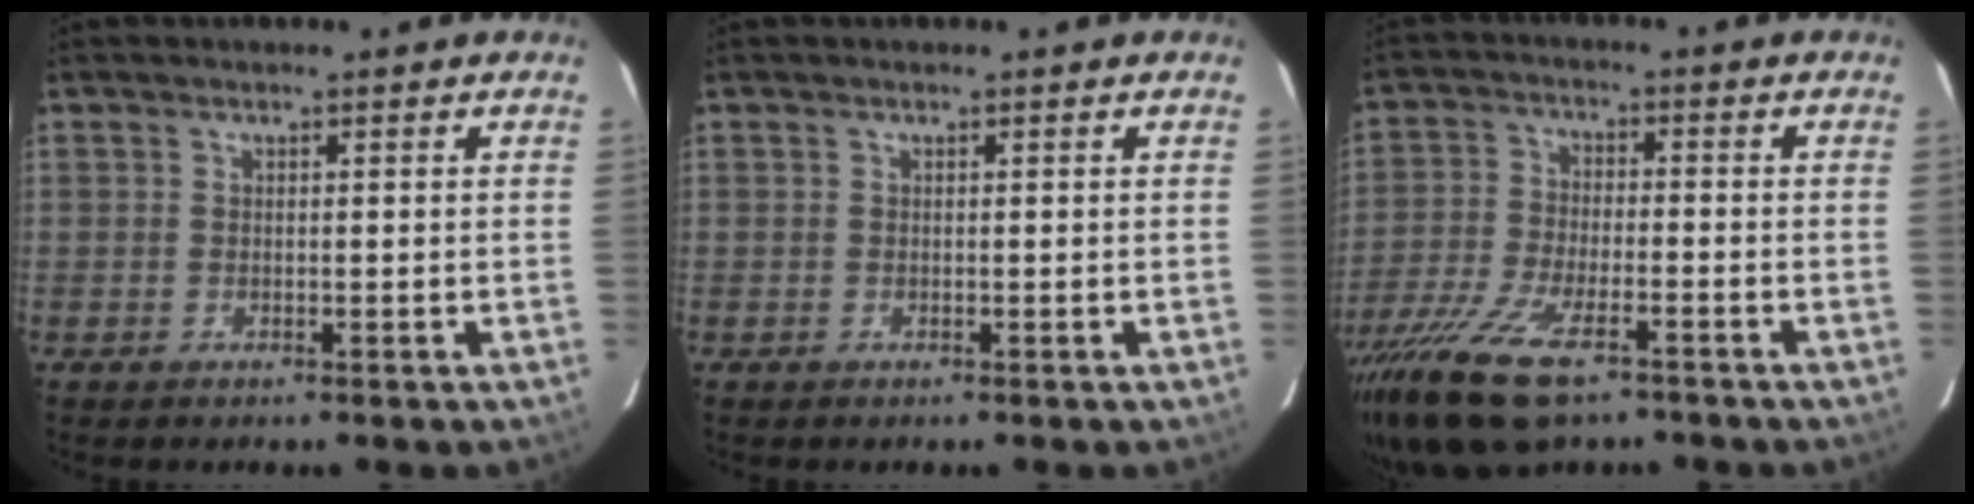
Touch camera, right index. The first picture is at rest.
{"total": 0.0}
{"total": 16.2, "force": [-10.9, 5.9, 10.5], "torque": [-0.237, -0.046, -0.203]}